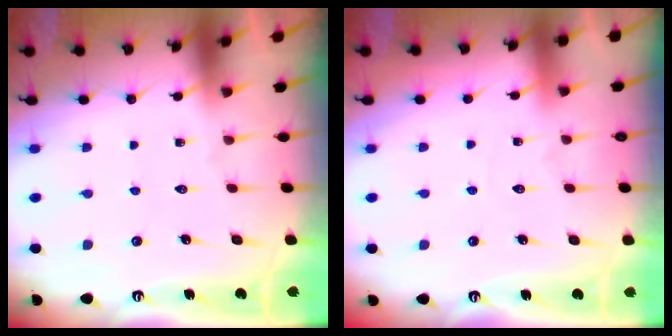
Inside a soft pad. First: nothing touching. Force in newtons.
{"total": 2.5, "press": 2.5, "slide": 0.3}